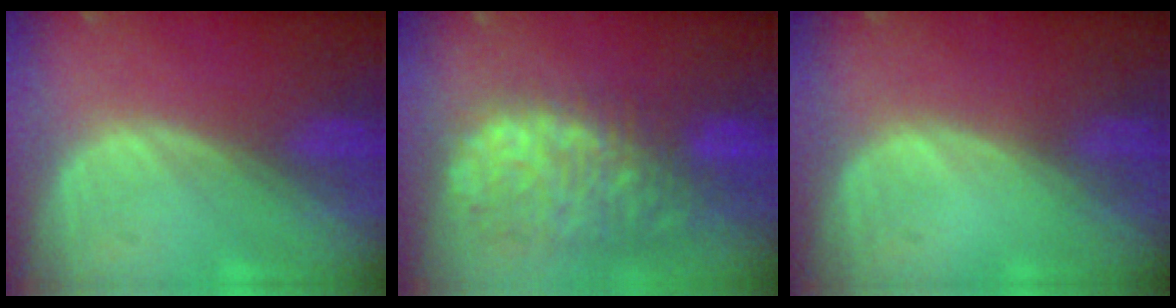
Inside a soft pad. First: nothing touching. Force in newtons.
{"total": 12.7, "press": 10.5, "slide": 7.1}
{"total": 0.0}